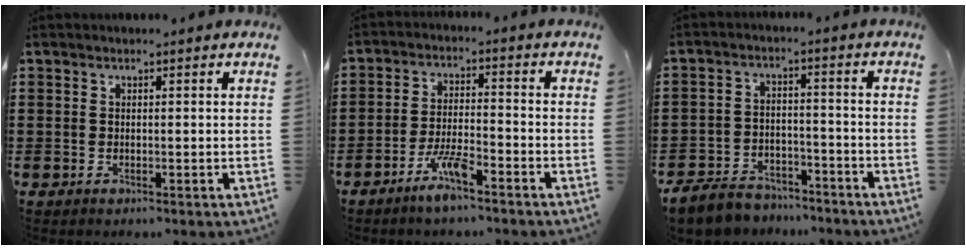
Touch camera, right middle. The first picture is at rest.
{"total": 5.7, "force": [-4.2, 1.0, 3.7], "torque": [-0.080, 0.002, -0.082]}
{"total": 5.6, "force": [-5.3, 1.4, 0.8], "torque": [-0.026, 0.004, -0.106]}